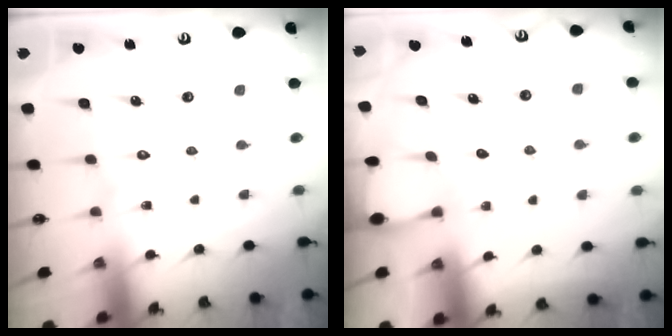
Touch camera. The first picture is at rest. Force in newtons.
{"total": 1.3, "press": 1.3, "slide": 0.2}